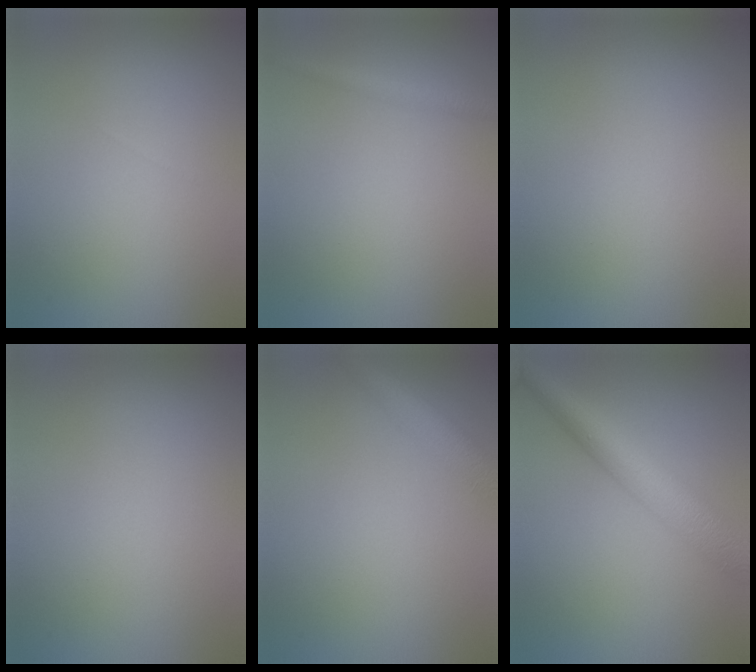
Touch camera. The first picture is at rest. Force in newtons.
{"total": 1.3, "press": 1.3, "slide": 0.1}
{"total": 0.0}
{"total": 0.0}
{"total": 3.5, "press": 3.5, "slide": 0.2}
{"total": 6.4, "press": 6.4, "slide": 0.1}